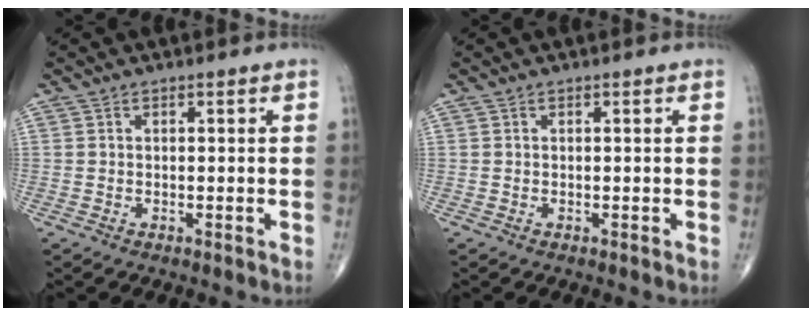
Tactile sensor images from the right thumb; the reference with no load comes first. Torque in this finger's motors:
{"motor_torque": [-0.16, 0.16, 0.03, -0.03, 0.00]}